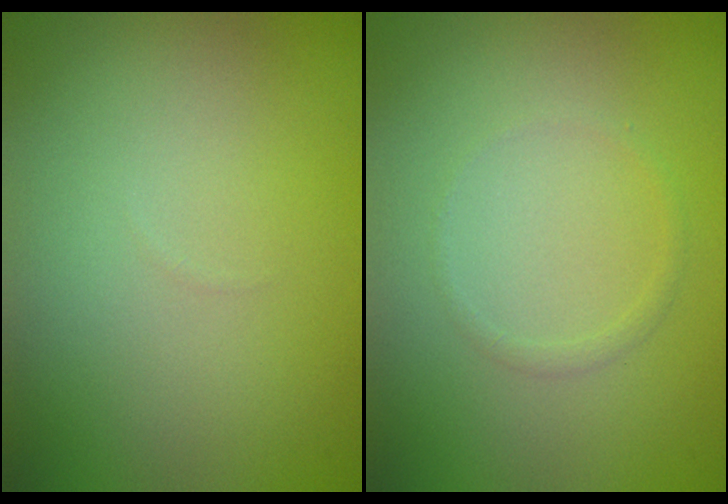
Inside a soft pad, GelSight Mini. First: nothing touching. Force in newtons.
{"total": 0.7, "press": 0.7, "slide": 0.0}